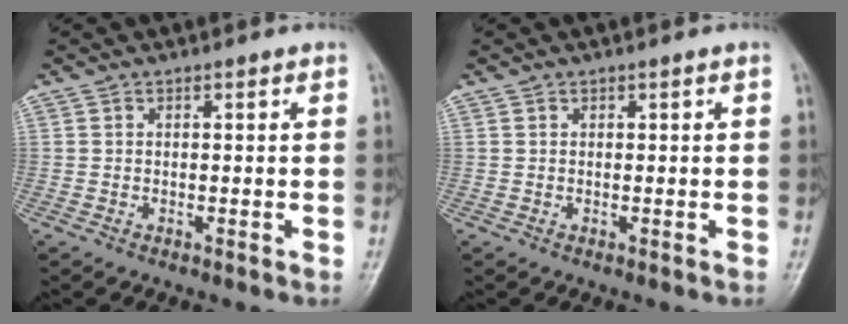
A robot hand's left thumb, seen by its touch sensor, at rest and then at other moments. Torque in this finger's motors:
{"motor_torque": [0.00, 0.00, -0.05, -0.05, 0.00]}